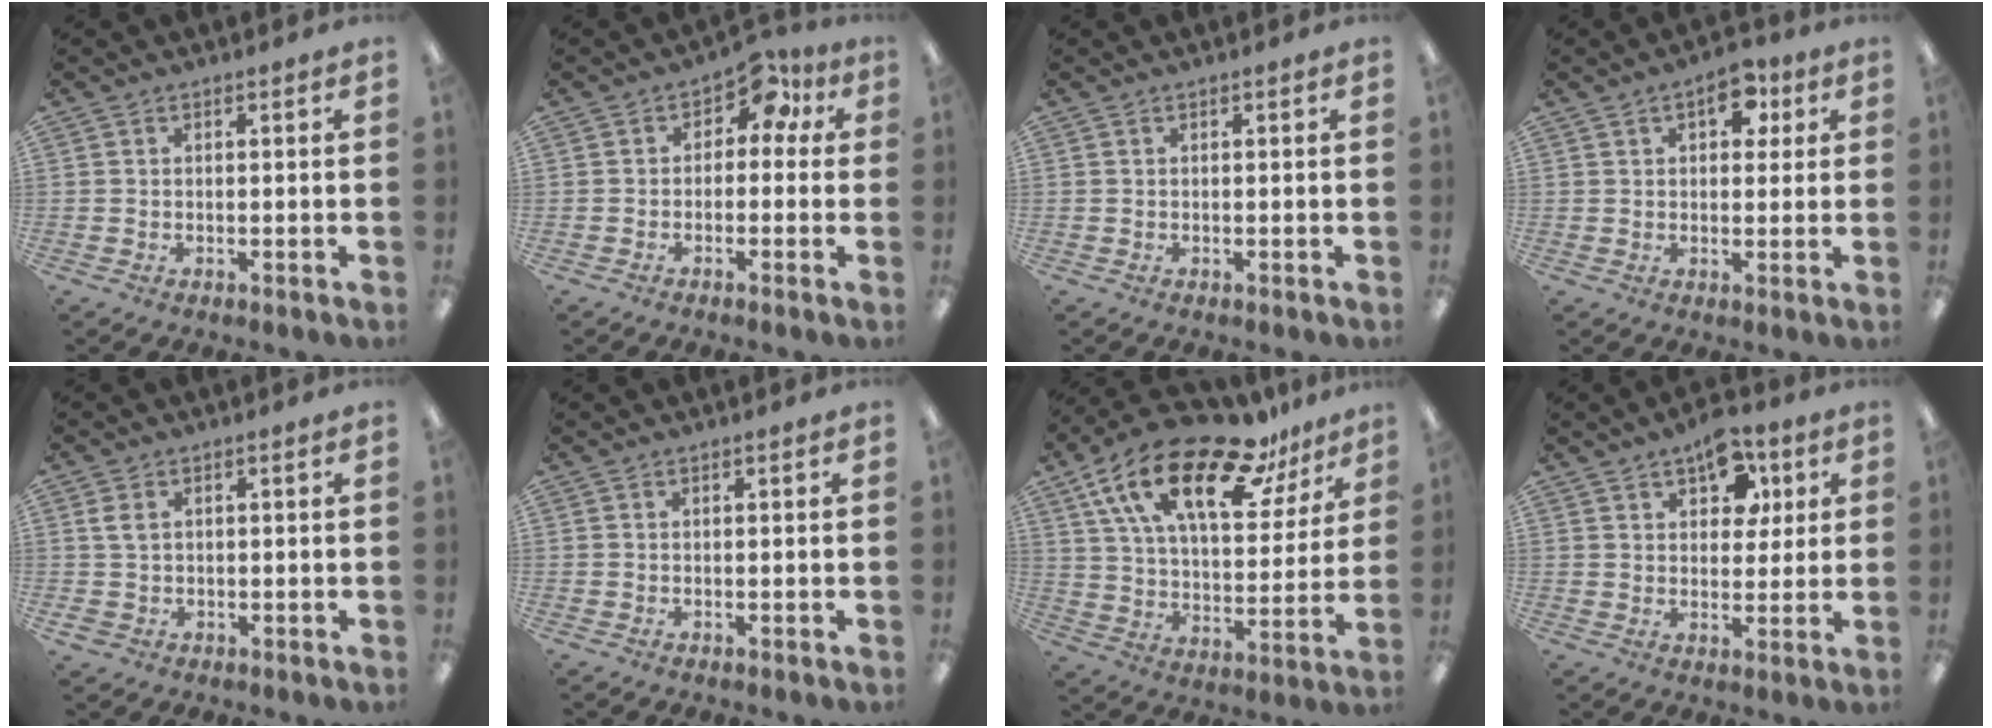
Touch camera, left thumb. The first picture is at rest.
{"total": 6.8, "force": [1.9, 4.7, 4.5], "torque": [-0.051, -0.004, 0.026]}
{"total": 0.0}
{"total": 7.5, "force": [3.2, 4.2, 5.3], "torque": [-0.059, -0.006, 0.050]}
{"total": 3.7, "force": [0.6, 2.7, 2.4], "torque": [-0.054, 0.005, 0.009]}
{"total": 0.0}
{"total": 23.4, "force": [14.8, 9.5, 15.5], "torque": [-0.270, -0.077, 0.255]}
{"total": 9.8, "force": [5.4, 6.1, 5.4], "torque": [-0.056, -0.016, 0.092]}